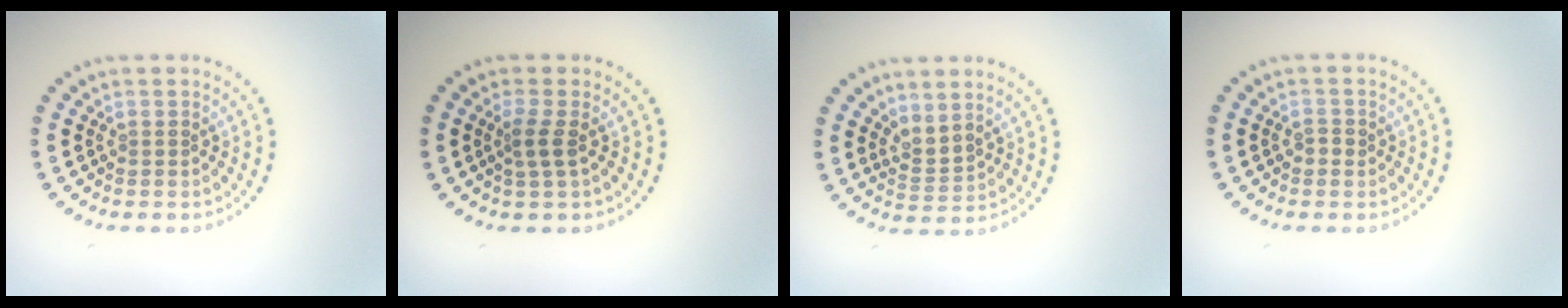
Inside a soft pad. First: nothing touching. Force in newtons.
{"total": 1.6, "press": 1.2, "slide": 1.0}
{"total": 2.1, "press": 1.4, "slide": 1.6}
{"total": 1.1, "press": 1.0, "slide": 0.2}